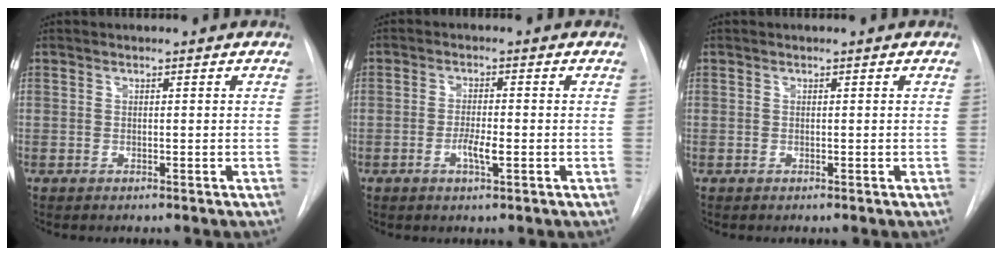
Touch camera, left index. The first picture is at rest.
{"total": 3.2, "force": [-1.0, 0.6, 3.0], "torque": [-0.057, -0.001, -0.017]}
{"total": 0.0}